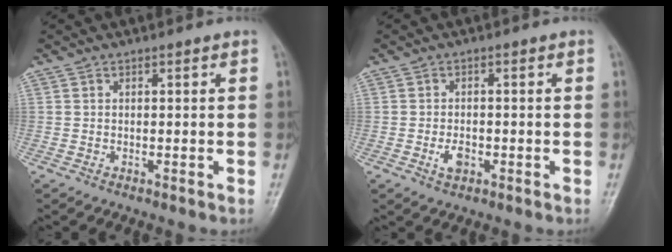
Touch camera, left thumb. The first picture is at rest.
{"total": 2.8, "force": [-1.0, 1.8, 2.0], "torque": [-0.033, 0.001, -0.018]}